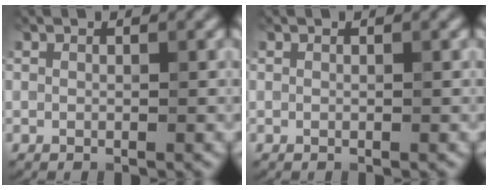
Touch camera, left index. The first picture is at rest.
{"total": 0.0}